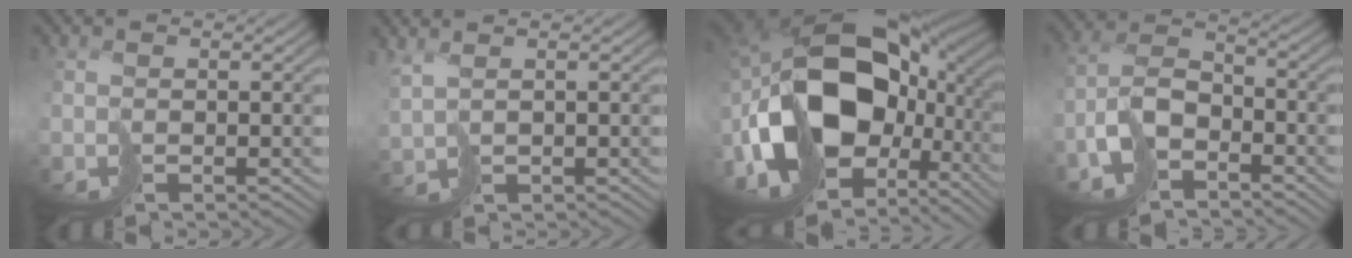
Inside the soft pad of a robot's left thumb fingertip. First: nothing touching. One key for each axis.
{"total": 2.4, "fx": 0.9, "fy": 0.3, "fz": 2.3, "tx": -0.059, "ty": 0.001, "tz": 0.020}
{"total": 22.1, "fx": -1.2, "fy": 13.0, "fz": 17.9, "tx": -0.387, "ty": -0.028, "tz": -0.010}
{"total": 7.0, "fx": -4.9, "fy": 3.0, "fz": 3.9, "tx": -0.068, "ty": 0.008, "tz": -0.100}